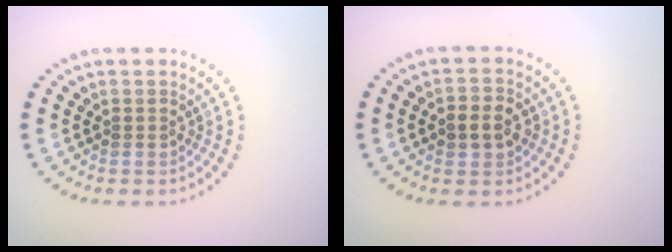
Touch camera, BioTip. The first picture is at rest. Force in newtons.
{"total": 2.7, "press": 2.7, "slide": 0.4}